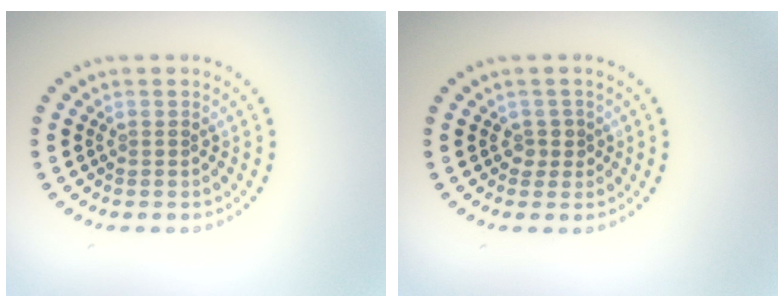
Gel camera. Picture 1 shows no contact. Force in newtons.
{"total": 1.3, "press": 1.0, "slide": 0.8}